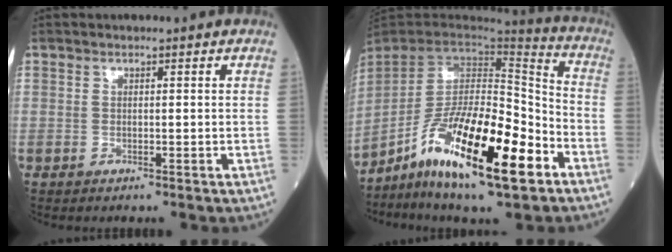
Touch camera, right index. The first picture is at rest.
{"total": 21.0, "force": [-10.4, 4.3, 17.7], "torque": [-0.328, -0.028, -0.183]}